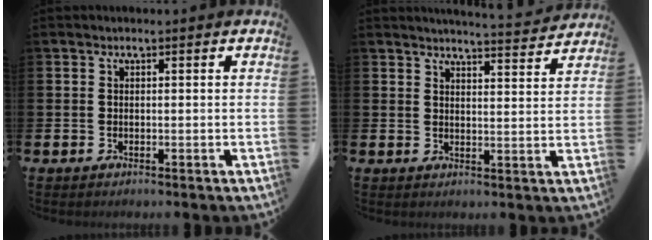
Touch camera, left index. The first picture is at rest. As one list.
[{"total": 4.4, "force": [4.3, -0.5, 0.4], "torque": [-0.009, -0.033, 0.074]}]